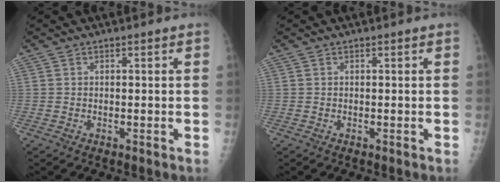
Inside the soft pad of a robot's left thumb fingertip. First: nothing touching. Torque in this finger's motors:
{"motor_torque": [-0.06, 0.06, 0.00, 0.00, 0.00]}